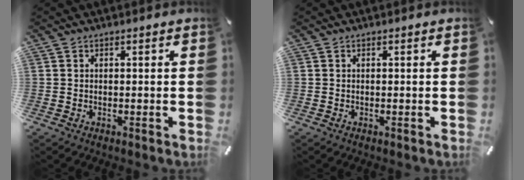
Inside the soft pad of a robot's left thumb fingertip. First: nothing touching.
{"total": 0.0}